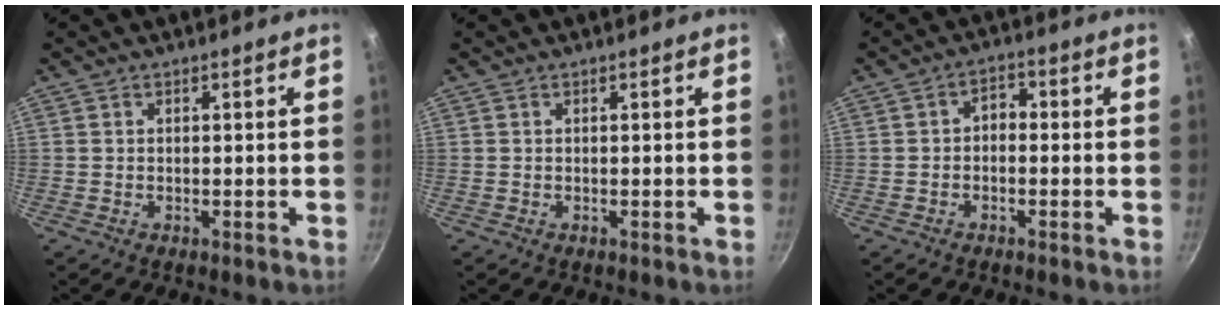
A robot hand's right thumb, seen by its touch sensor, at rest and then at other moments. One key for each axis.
{"total": 0.0}
{"total": 3.0, "fx": -0.6, "fy": 2.1, "fz": 2.0, "tx": -0.022, "ty": 0.016, "tz": -0.017}